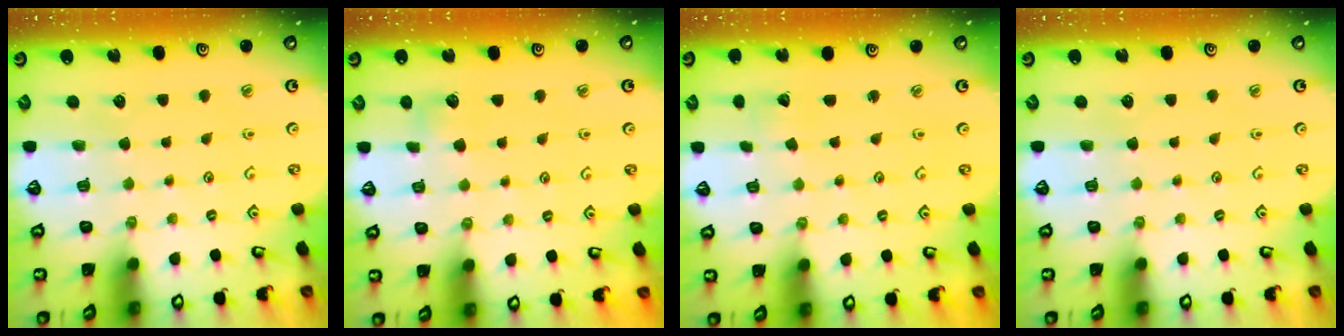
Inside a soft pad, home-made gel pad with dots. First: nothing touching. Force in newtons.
{"total": 3.4, "press": 3.4, "slide": 0.4}
{"total": 1.5, "press": 1.5, "slide": 0.0}
{"total": 0.0}